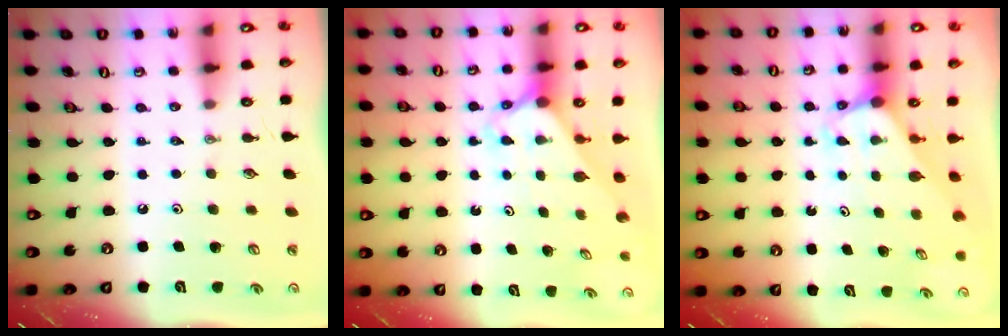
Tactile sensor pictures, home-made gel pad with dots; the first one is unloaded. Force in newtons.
{"total": 2.3, "press": 2.3, "slide": 0.2}
{"total": 2.9, "press": 2.9, "slide": 0.1}